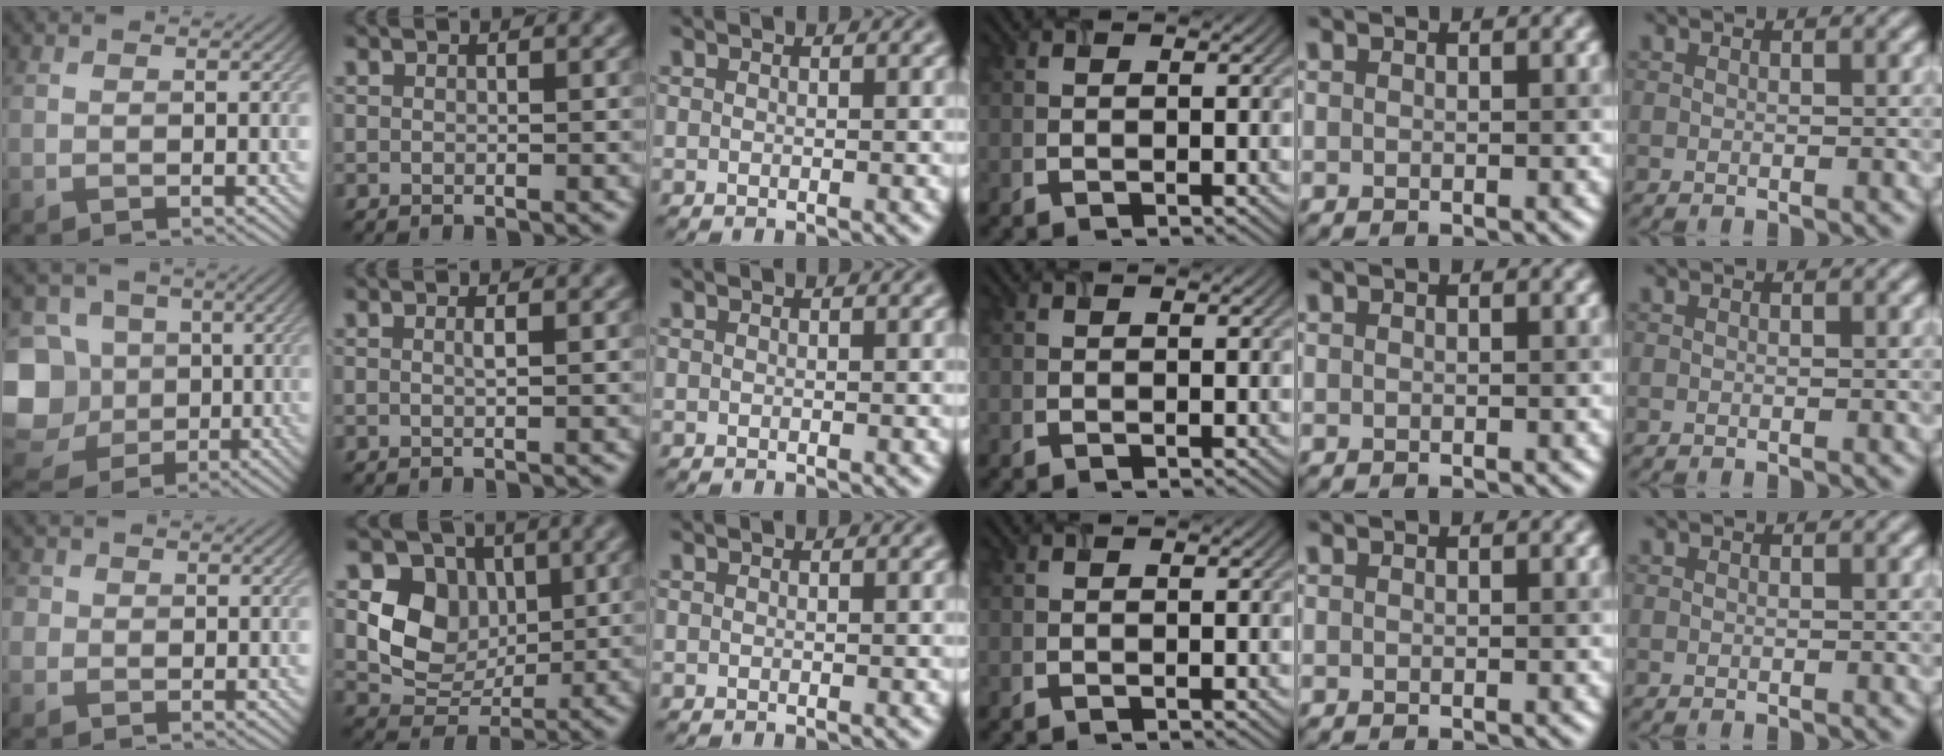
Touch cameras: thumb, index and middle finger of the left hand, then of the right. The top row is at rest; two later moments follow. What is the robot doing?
{"motion": "close", "object": "airpods case & airpods"}